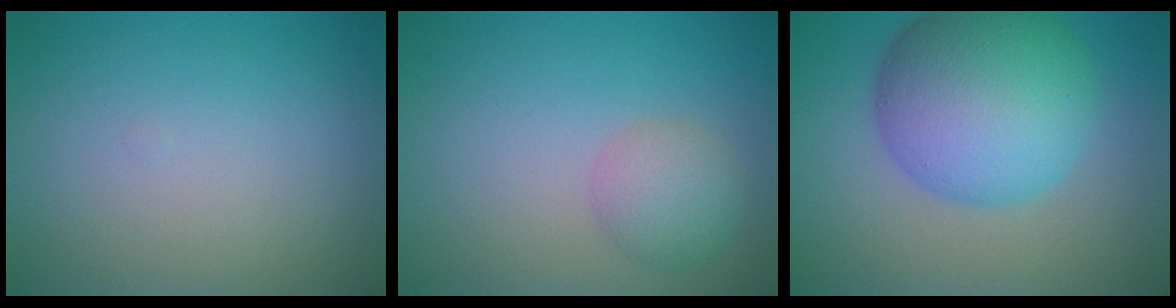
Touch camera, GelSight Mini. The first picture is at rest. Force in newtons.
{"total": 2.8, "press": 2.8, "slide": 0.1}
{"total": 10.6, "press": 10.6, "slide": 0.1}